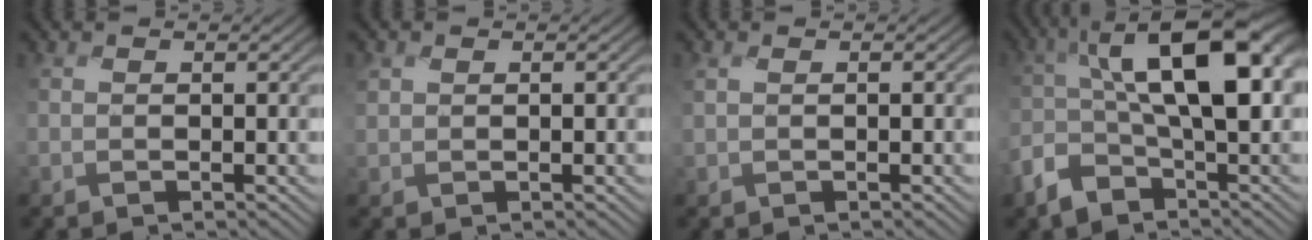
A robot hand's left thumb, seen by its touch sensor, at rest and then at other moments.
{"total": 1.5, "force": [0.3, 1.3, 0.6], "torque": [-0.025, -0.001, 0.006]}
{"total": 1.2, "force": [0.1, 0.7, 1.0], "torque": [-0.024, -0.001, 0.004]}
{"total": 11.8, "force": [-3.1, 5.8, 9.9], "torque": [-0.157, 0.009, -0.078]}